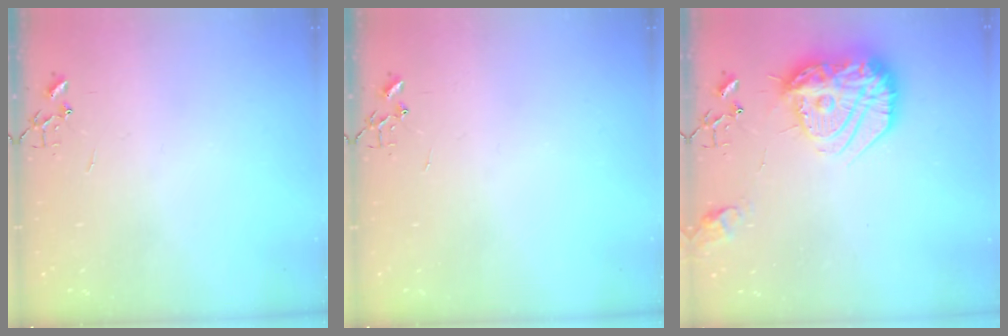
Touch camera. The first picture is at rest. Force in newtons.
{"total": 0.0}
{"total": 20.7, "press": 20.6, "slide": 1.5}